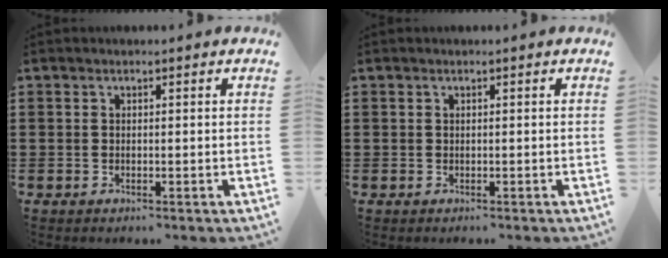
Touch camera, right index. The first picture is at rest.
{"total": 0.0}